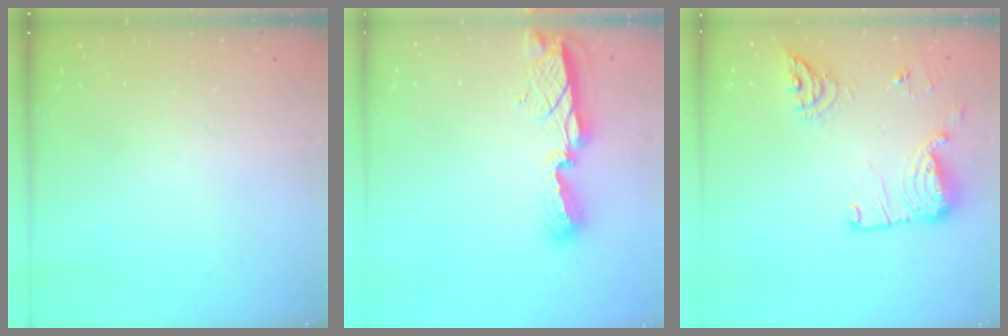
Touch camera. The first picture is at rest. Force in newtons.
{"total": 8.5, "press": 8.4, "slide": 1.2}
{"total": 14.5, "press": 14.5, "slide": 0.4}